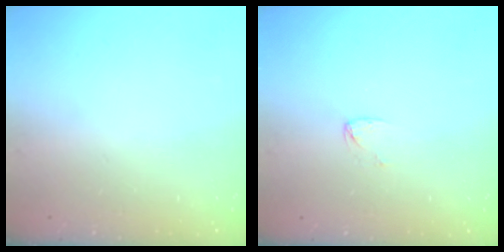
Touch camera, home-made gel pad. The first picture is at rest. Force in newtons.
{"total": 3.5, "press": 3.5, "slide": 0.2}